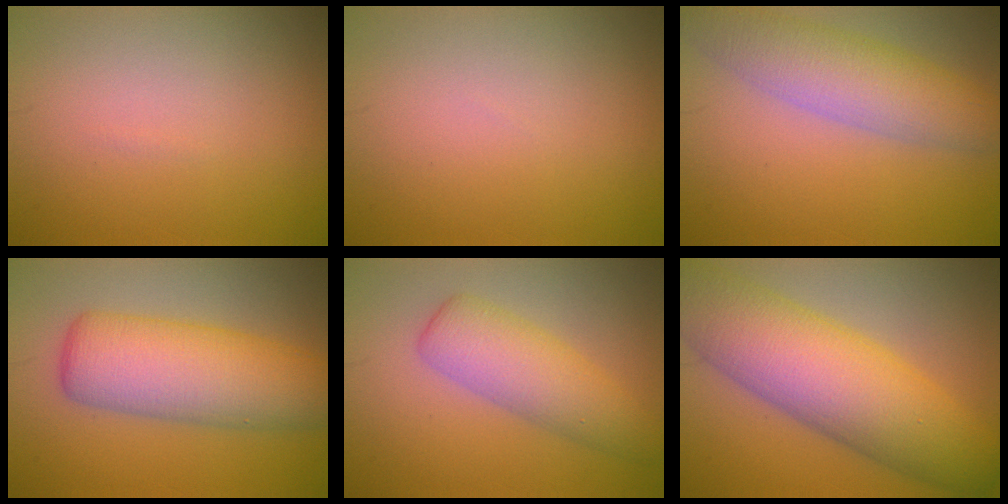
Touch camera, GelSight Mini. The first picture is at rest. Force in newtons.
{"total": 0.0}
{"total": 6.1, "press": 6.0, "slide": 0.5}
{"total": 8.3, "press": 8.3, "slide": 0.2}
{"total": 4.8, "press": 4.8, "slide": 0.1}
{"total": 10.9, "press": 10.9, "slide": 0.3}